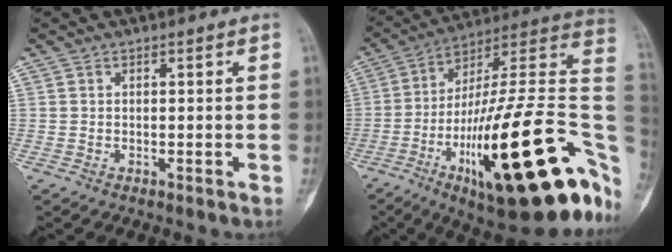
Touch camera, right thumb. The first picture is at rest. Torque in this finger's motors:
{"motor_torque": [3.52, 1.49, 2.11, -0.66, 0.80]}